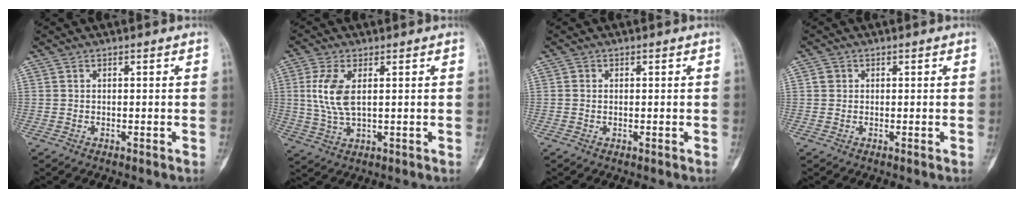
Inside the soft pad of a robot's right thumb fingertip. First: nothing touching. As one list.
[{"total": 7.8, "force": [1.6, 3.5, 6.8], "torque": [-0.152, -0.005, 0.037]}, {"total": 0.6, "force": [0.1, 0.5, 0.4], "torque": [-0.003, 0.000, 0.001]}, {"total": 1.4, "force": [0.5, 1.3, 0.4], "torque": [0.003, 0.001, 0.004]}]